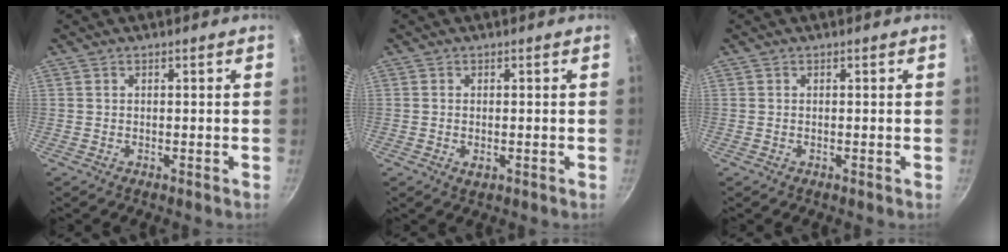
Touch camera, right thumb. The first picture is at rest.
{"total": 1.8, "force": [-0.4, 1.0, 1.5], "torque": [-0.027, -0.003, -0.006]}
{"total": 0.0}